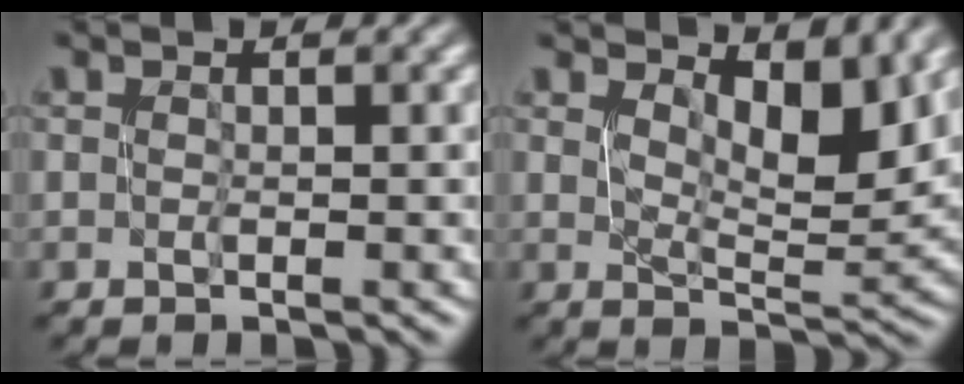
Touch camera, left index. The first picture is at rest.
{"total": 5.4, "force": [2.4, 2.3, 4.3], "torque": [-0.067, -0.011, 0.046]}